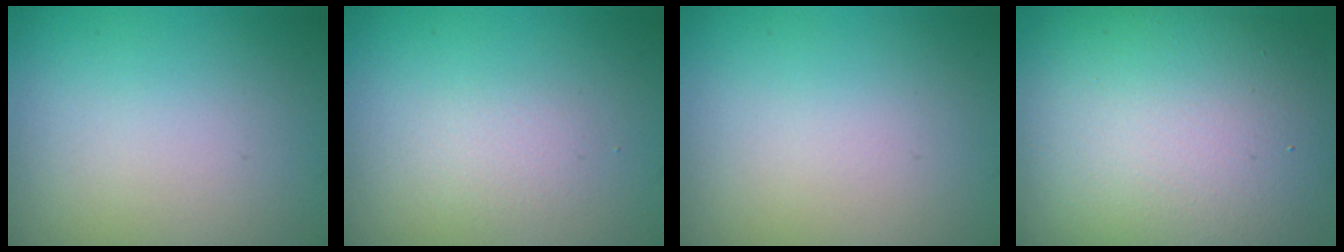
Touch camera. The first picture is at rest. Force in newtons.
{"total": 1.2, "press": 1.2, "slide": 0.1}
{"total": 0.0}
{"total": 14.9, "press": 14.9, "slide": 0.8}